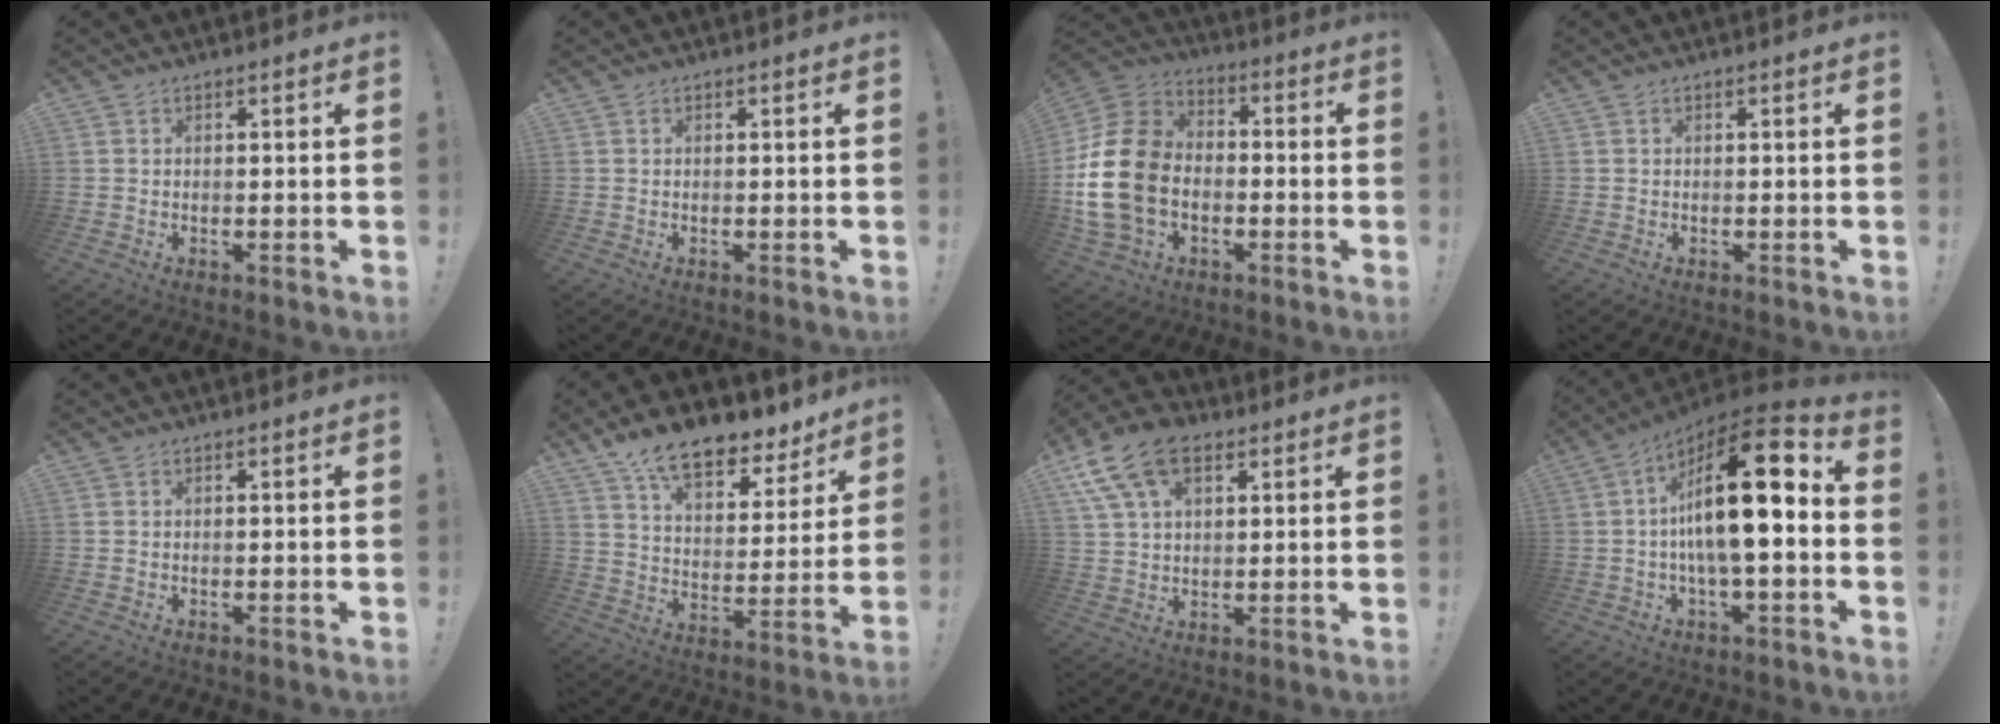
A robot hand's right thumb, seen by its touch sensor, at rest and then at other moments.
{"total": 0.0}
{"total": 19.3, "force": [-3.6, 14.6, 12.2], "torque": [-0.222, 0.033, -0.052]}
{"total": 0.0}
{"total": 0.0}
{"total": 14.8, "force": [11.4, 6.3, 7.2], "torque": [-0.125, -0.083, 0.204]}
{"total": 13.8, "force": [6.9, 8.4, 8.6], "torque": [-0.161, -0.023, 0.129]}
{"total": 20.3, "force": [1.6, 6.0, 19.3], "torque": [-0.305, -0.011, 0.018]}